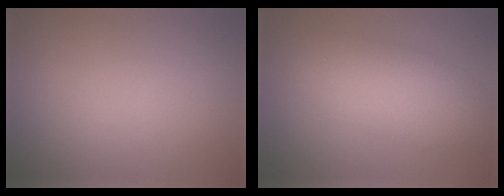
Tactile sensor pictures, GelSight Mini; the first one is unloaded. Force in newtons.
{"total": 5.5, "press": 5.5, "slide": 0.4}